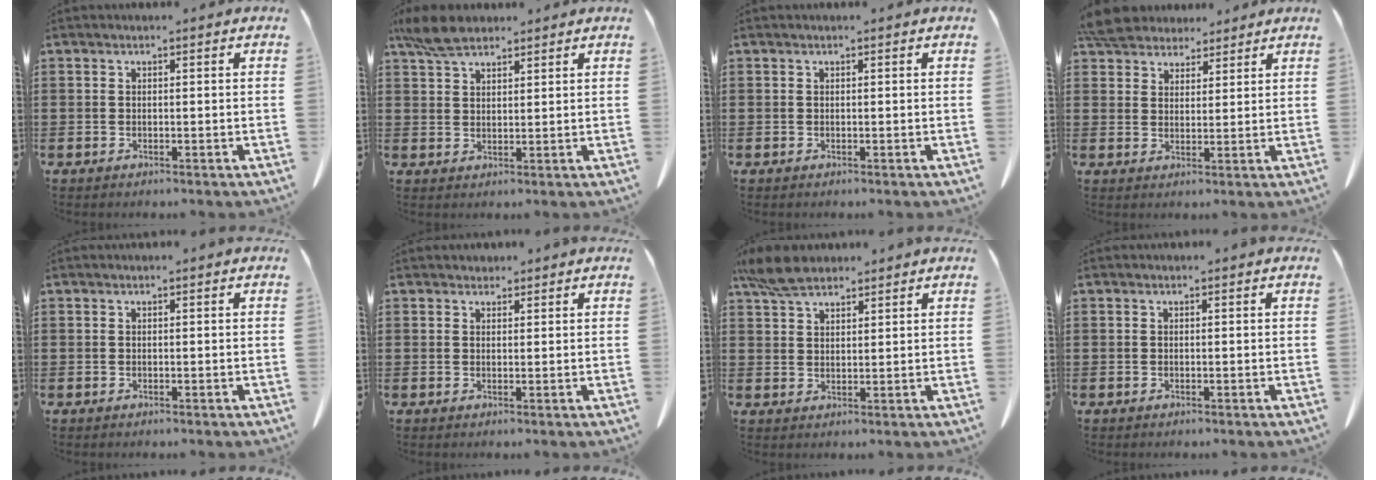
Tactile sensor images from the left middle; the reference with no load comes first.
{"total": 5.5, "force": [4.3, 2.0, 2.7], "torque": [-0.064, 0.000, 0.083]}
{"total": 0.0}
{"total": 5.9, "force": [5.4, 1.9, 1.4], "torque": [-0.048, -0.009, 0.103]}
{"total": 0.0}
{"total": 1.5, "force": [1.4, 0.6, 0.1], "torque": [-0.006, 0.001, 0.028]}
{"total": 6.0, "force": [4.8, 2.1, 2.9], "torque": [-0.070, -0.004, 0.092]}
{"total": 0.0}